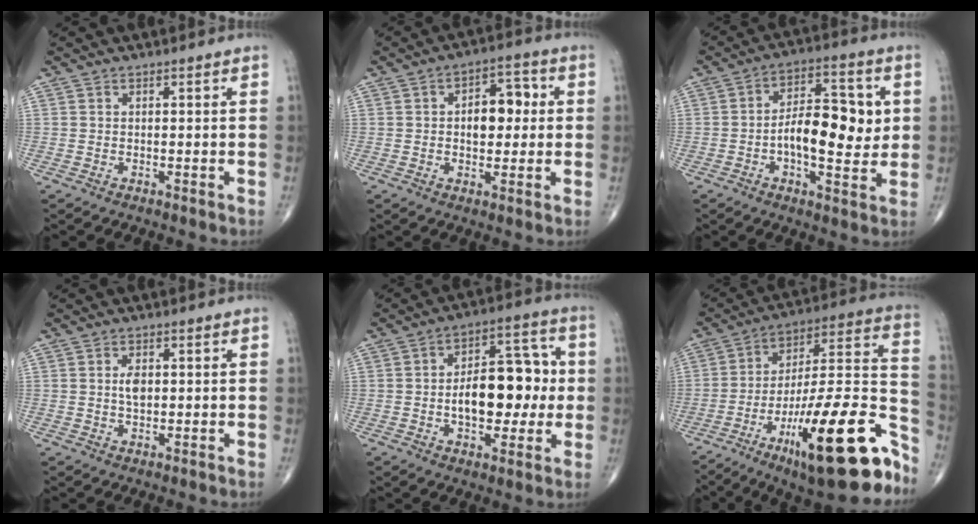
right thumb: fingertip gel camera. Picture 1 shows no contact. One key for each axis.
{"total": 8.2, "fx": 0.8, "fy": 4.9, "fz": 6.5, "tx": -0.067, "ty": 0.015, "tz": 0.006}
{"total": 13.5, "fx": 0.0, "fy": 6.5, "fz": 11.9, "tx": -0.156, "ty": 0.014, "tz": -0.005}
{"total": 2.8, "fx": 0.3, "fy": 1.6, "fz": 2.3, "tx": -0.038, "ty": -0.001, "tz": 0.005}
{"total": 14.9, "fx": -0.7, "fy": 8.4, "fz": 12.3, "tx": -0.146, "ty": 0.031, "tz": -0.013}
{"total": 32.3, "fx": -14.7, "fy": 8.9, "fz": 27.4, "tx": -0.329, "ty": 0.072, "tz": -0.216}